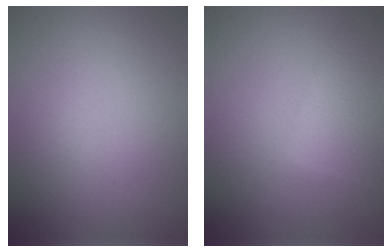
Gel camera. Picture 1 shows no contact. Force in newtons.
{"total": 4.6, "press": 4.5, "slide": 0.3}